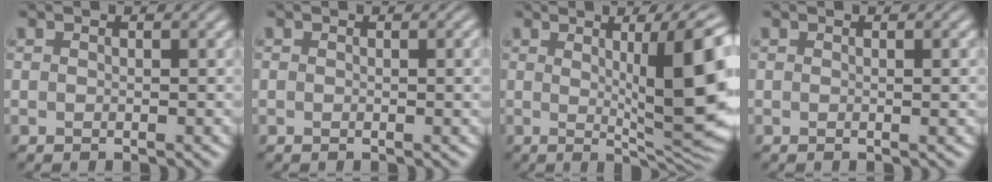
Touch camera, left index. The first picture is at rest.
{"total": 1.1, "force": [0.1, 0.5, 1.0], "torque": [-0.013, -0.003, 0.001]}
{"total": 12.0, "force": [1.9, 2.6, 11.5], "torque": [-0.146, -0.006, 0.036]}
{"total": 0.7, "force": [0.0, 0.1, 0.7], "torque": [-0.008, 0.001, 0.000]}